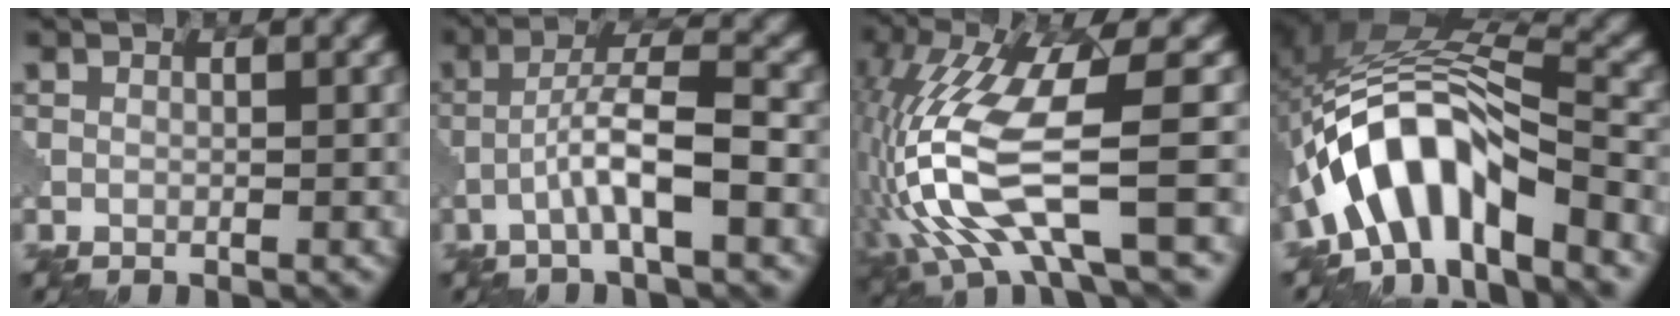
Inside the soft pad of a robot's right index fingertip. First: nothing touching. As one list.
[{"total": 5.3, "force": [-1.9, 0.7, 4.9], "torque": [-0.087, 0.019, -0.041]}, {"total": 11.4, "force": [-2.4, 2.8, 10.8], "torque": [-0.234, 0.001, -0.042]}, {"total": 10.1, "force": [-5.5, 3.6, 7.7], "torque": [-0.134, 0.016, -0.102]}]